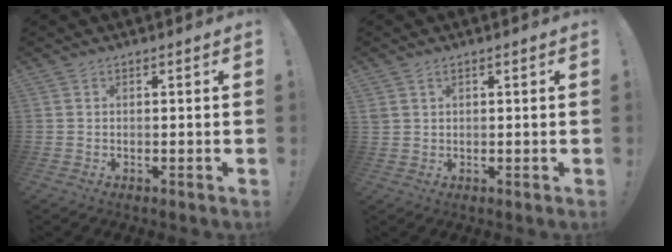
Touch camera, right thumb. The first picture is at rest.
{"total": 1.8, "force": [1.0, 1.3, 0.8], "torque": [-0.010, -0.001, 0.018]}